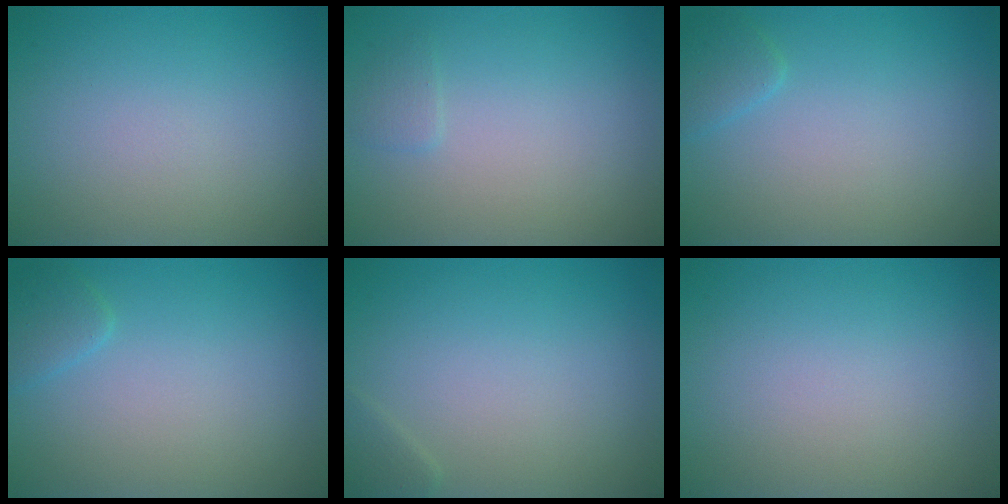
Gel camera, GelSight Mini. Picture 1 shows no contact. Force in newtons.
{"total": 0.8, "press": 0.8, "slide": 0.0}
{"total": 1.3, "press": 1.2, "slide": 0.1}
{"total": 1.3, "press": 1.2, "slide": 0.1}
{"total": 0.8, "press": 0.8, "slide": 0.1}
{"total": 0.0}